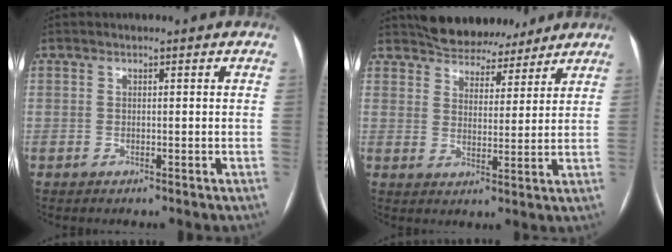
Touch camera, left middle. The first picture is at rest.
{"total": 10.3, "force": [9.2, 3.9, 2.3], "torque": [-0.025, 0.014, 0.134]}